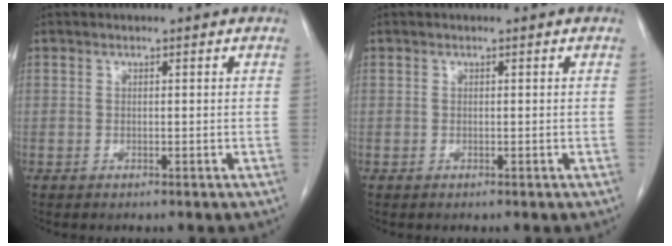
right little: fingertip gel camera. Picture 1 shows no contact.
{"total": 0.0}